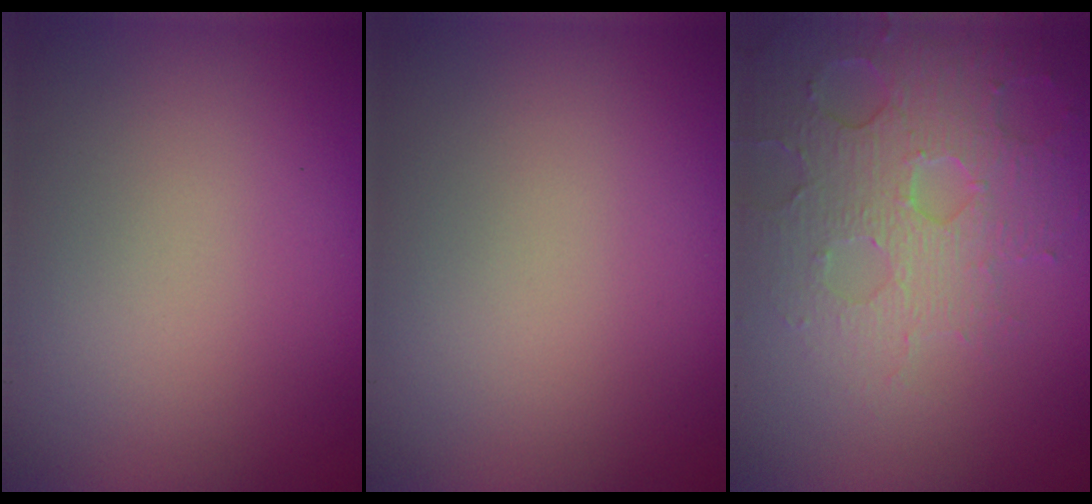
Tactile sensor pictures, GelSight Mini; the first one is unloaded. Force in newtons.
{"total": 0.0}
{"total": 4.6, "press": 4.3, "slide": 1.6}